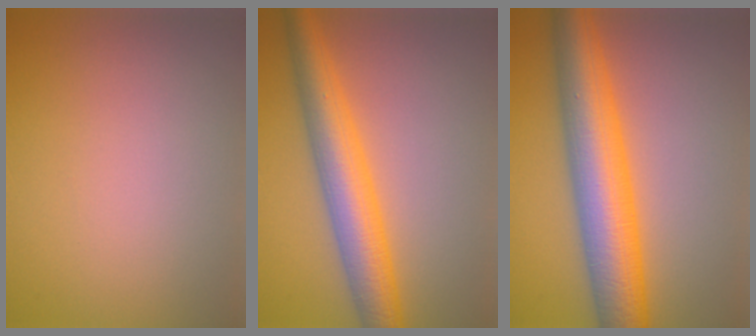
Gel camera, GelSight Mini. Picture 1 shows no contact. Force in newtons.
{"total": 7.0, "press": 6.9, "slide": 0.1}
{"total": 9.6, "press": 9.6, "slide": 0.2}